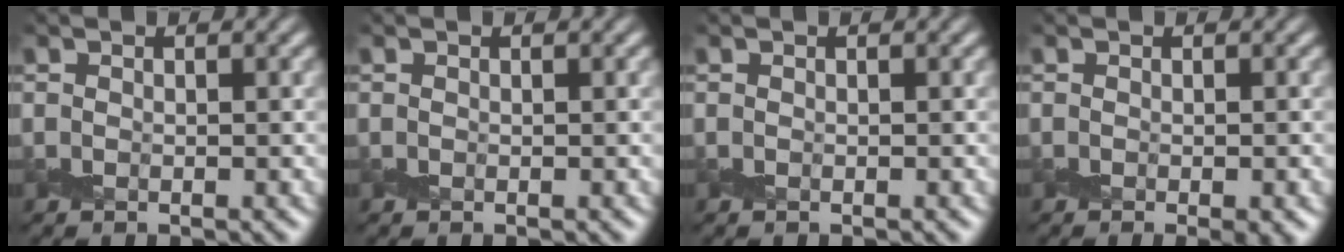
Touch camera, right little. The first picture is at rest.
{"total": 0.0}
{"total": 0.0}
{"total": 1.2, "force": [-0.8, 0.2, 0.9], "torque": [-0.015, -0.005, -0.013]}